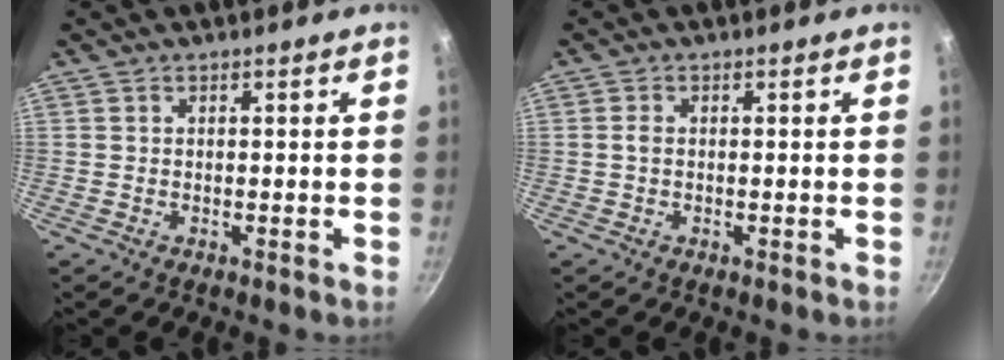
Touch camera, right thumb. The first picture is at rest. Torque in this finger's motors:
{"motor_torque": [-0.13, -0.12, 0.48, -0.11, 0.01]}